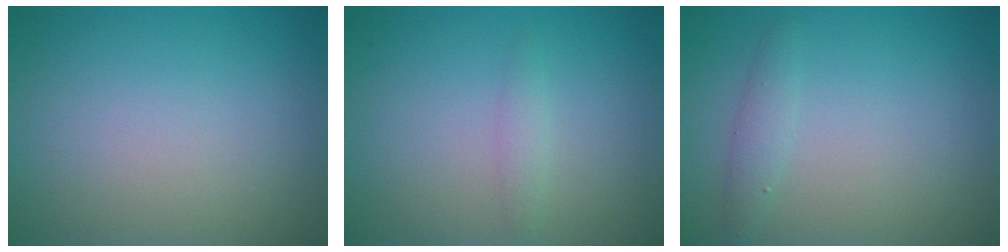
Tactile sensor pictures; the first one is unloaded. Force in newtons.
{"total": 1.0, "press": 1.0, "slide": 0.0}
{"total": 1.3, "press": 1.3, "slide": 0.1}